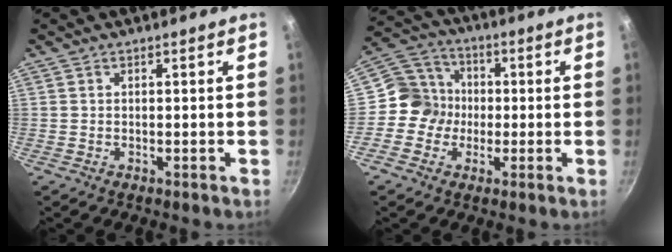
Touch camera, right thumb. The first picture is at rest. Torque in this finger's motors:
{"motor_torque": [-0.21, -0.33, 0.30, -0.06, -0.03]}